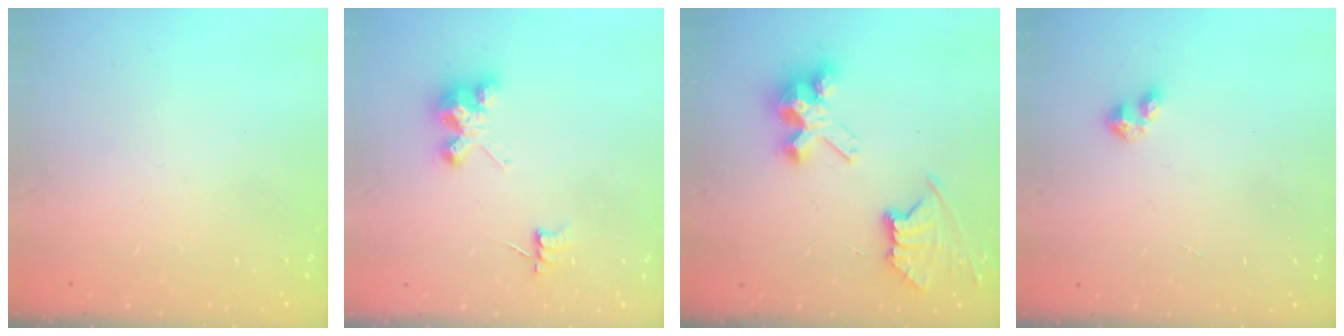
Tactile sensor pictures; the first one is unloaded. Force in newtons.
{"total": 4.5, "press": 4.5, "slide": 0.1}
{"total": 10.5, "press": 10.4, "slide": 1.2}
{"total": 2.7, "press": 2.7, "slide": 0.4}